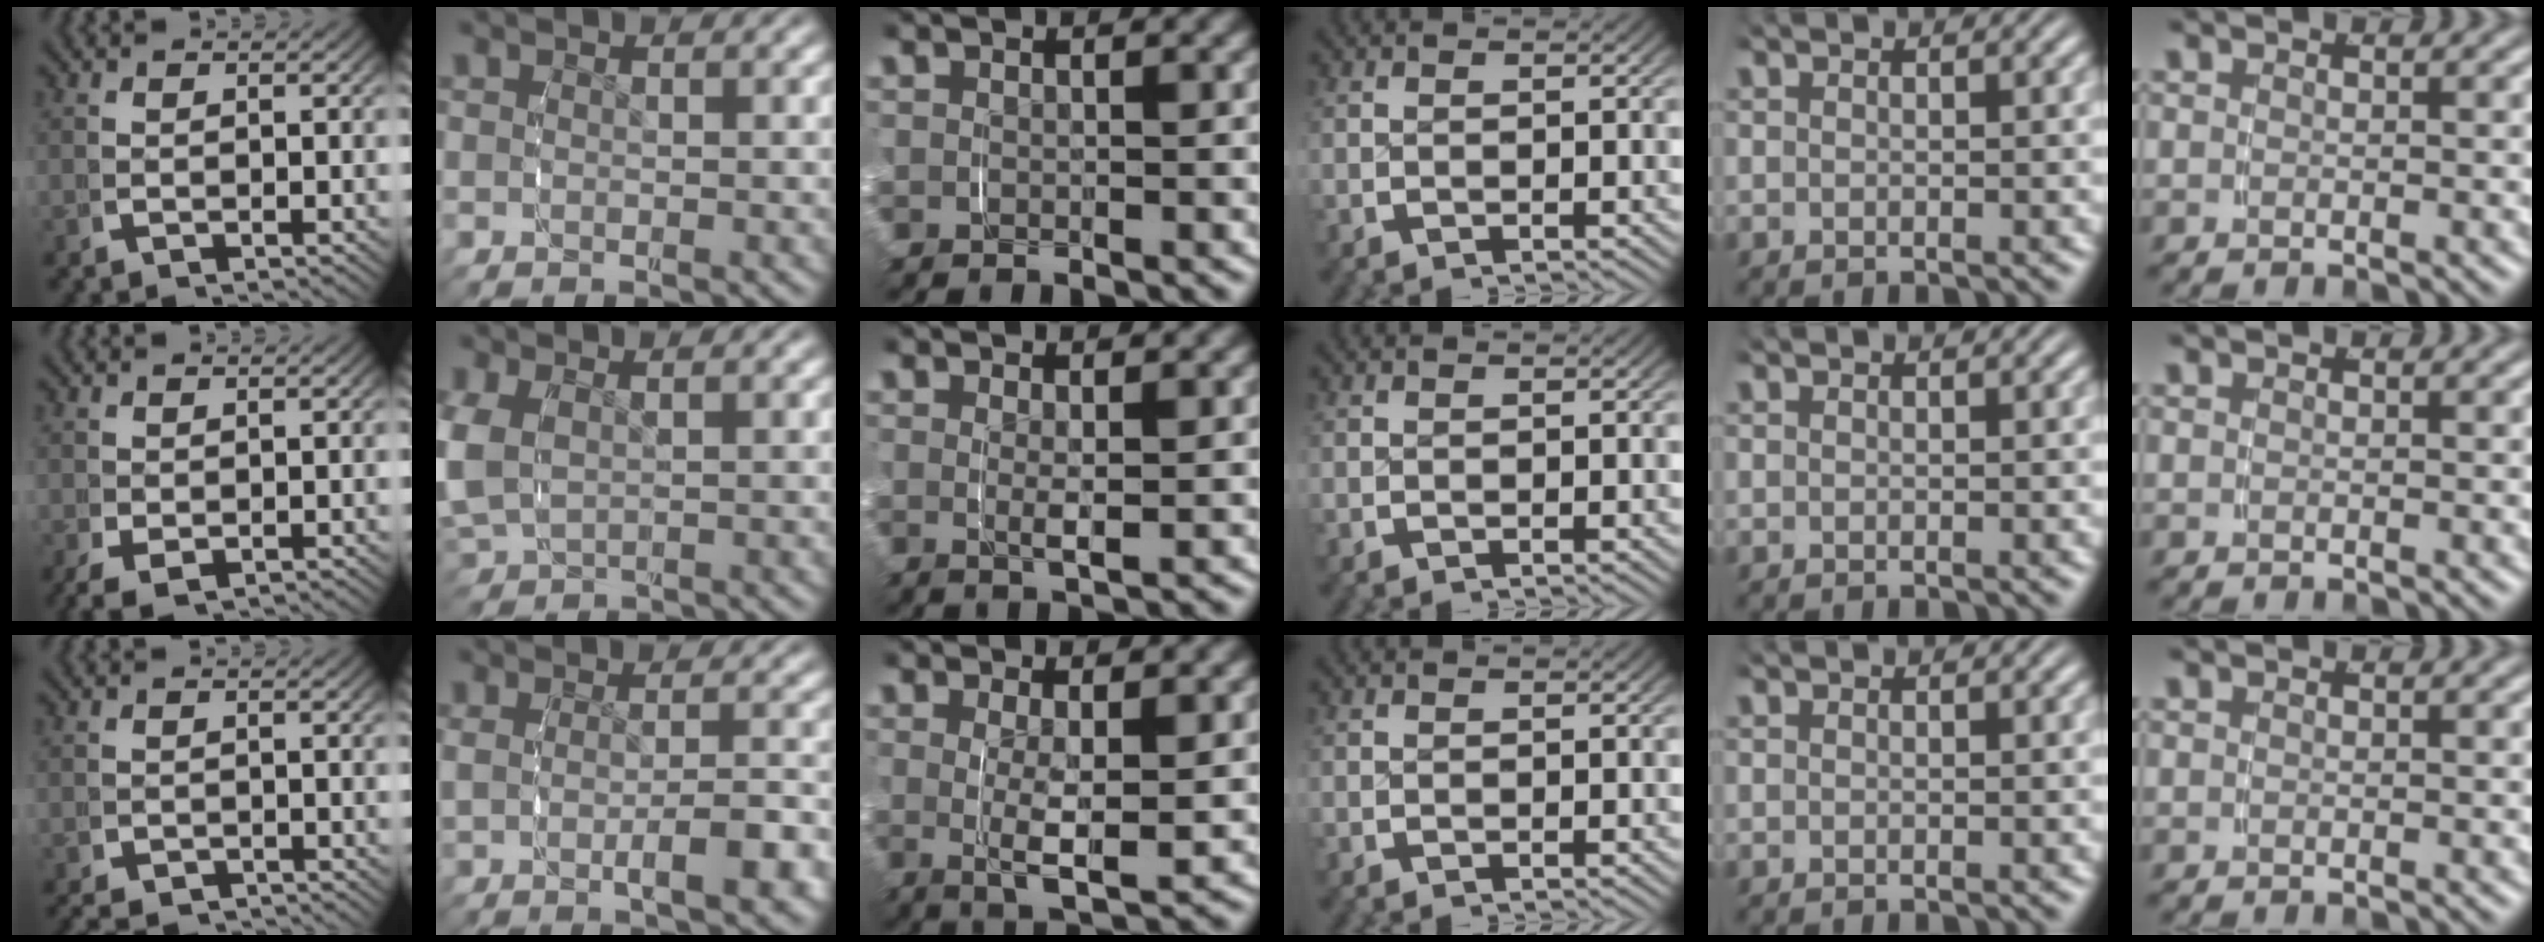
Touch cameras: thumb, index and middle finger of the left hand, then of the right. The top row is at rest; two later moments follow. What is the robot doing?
{"motion": "grasp_and_lifting", "object": "toothpaste"}